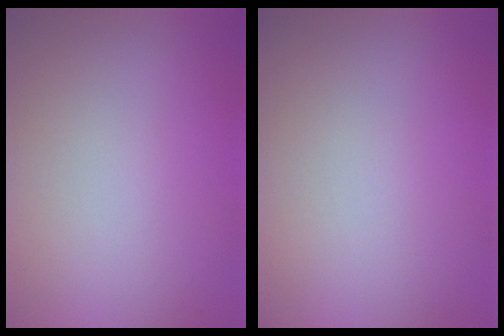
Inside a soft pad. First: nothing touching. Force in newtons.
{"total": 0.0}